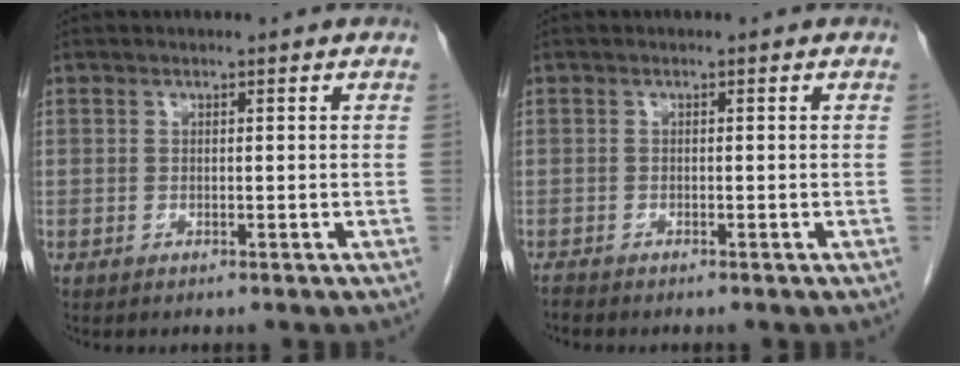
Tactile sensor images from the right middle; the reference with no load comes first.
{"total": 0.7, "force": [-0.7, 0.0, 0.0], "torque": [-0.009, -0.004, -0.017]}